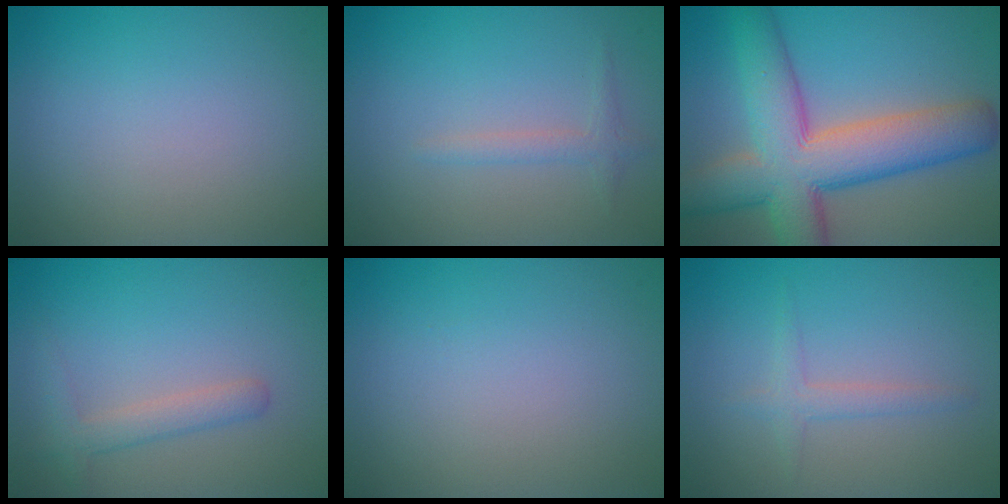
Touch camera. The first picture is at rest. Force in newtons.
{"total": 1.3, "press": 1.3, "slide": 0.0}
{"total": 11.1, "press": 11.1, "slide": 0.4}
{"total": 2.2, "press": 2.2, "slide": 0.2}
{"total": 0.0}
{"total": 1.6, "press": 1.6, "slide": 0.1}